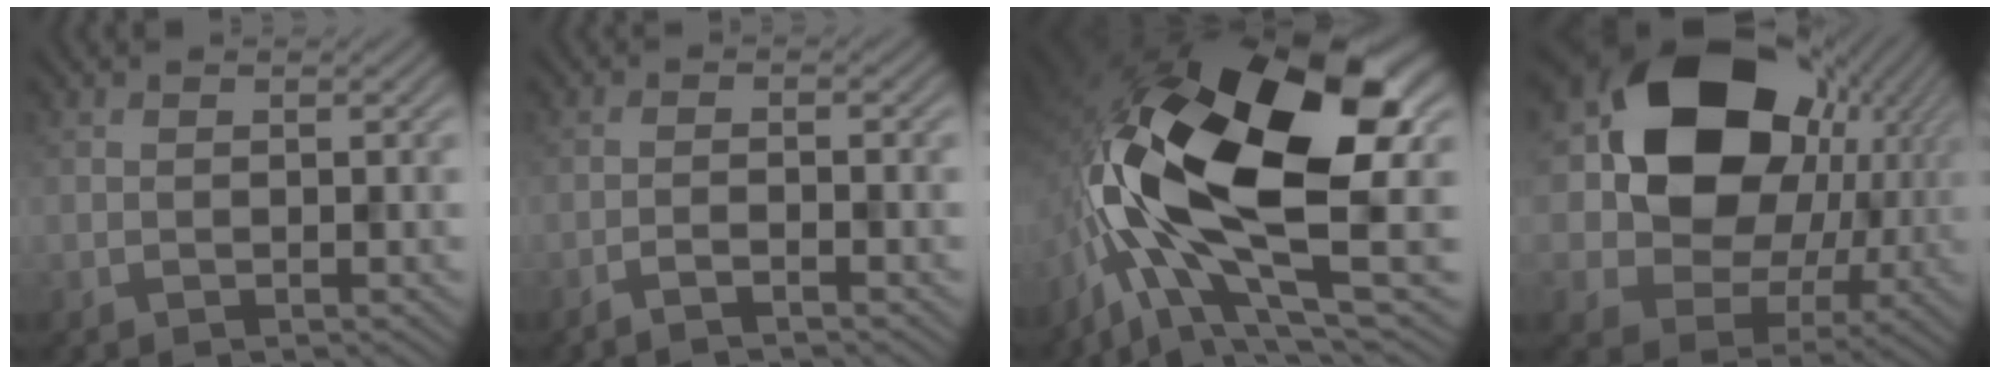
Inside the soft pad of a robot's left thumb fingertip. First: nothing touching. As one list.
[{"total": 2.2, "force": [-1.6, 0.1, 1.5], "torque": [-0.019, 0.006, -0.043]}, {"total": 20.4, "force": [-1.1, 9.8, 17.8], "torque": [-0.355, -0.035, -0.010]}, {"total": 17.7, "force": [4.3, 13.9, 10.0], "torque": [-0.187, 0.000, 0.080]}]